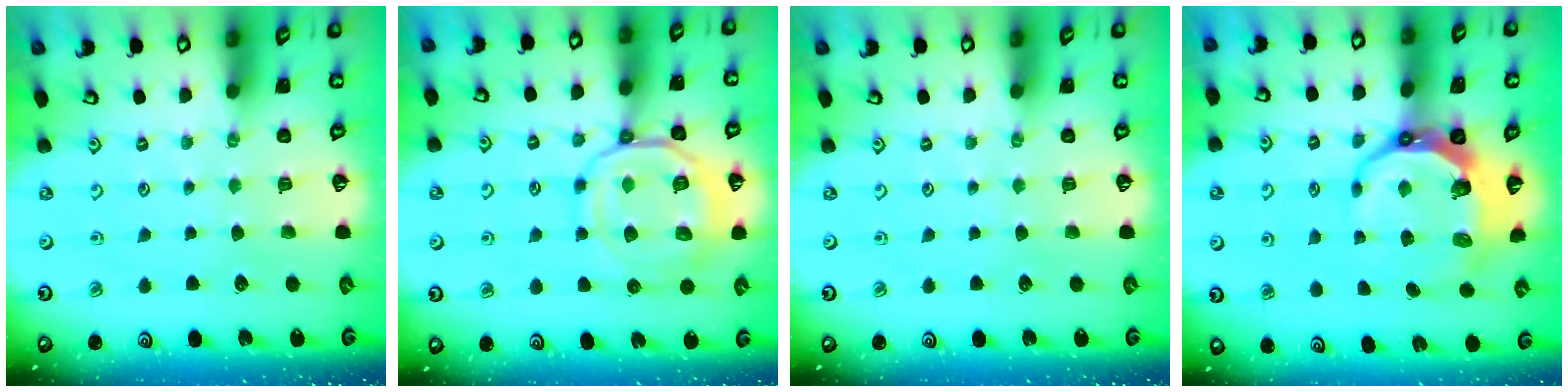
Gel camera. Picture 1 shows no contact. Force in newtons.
{"total": 14.0, "press": 13.9, "slide": 1.5}
{"total": 0.0}
{"total": 10.1, "press": 9.3, "slide": 4.0}